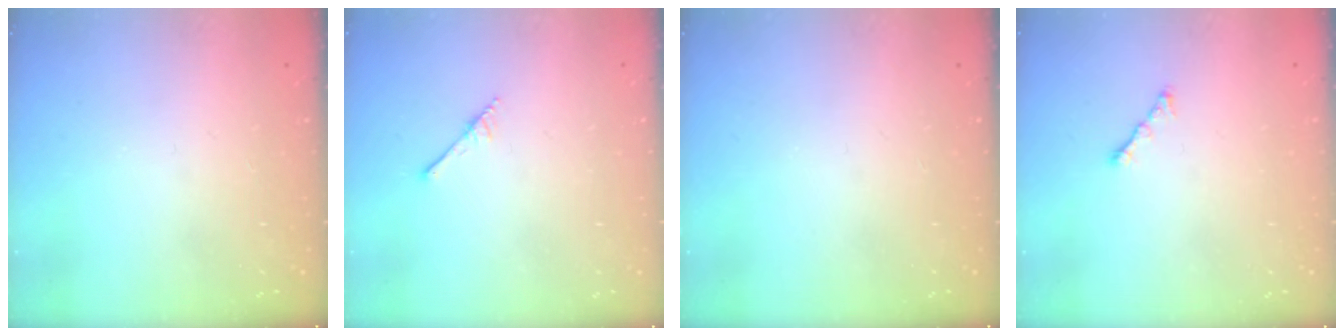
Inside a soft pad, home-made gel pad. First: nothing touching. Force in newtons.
{"total": 1.6, "press": 1.6, "slide": 0.2}
{"total": 0.0}
{"total": 1.8, "press": 1.7, "slide": 0.6}